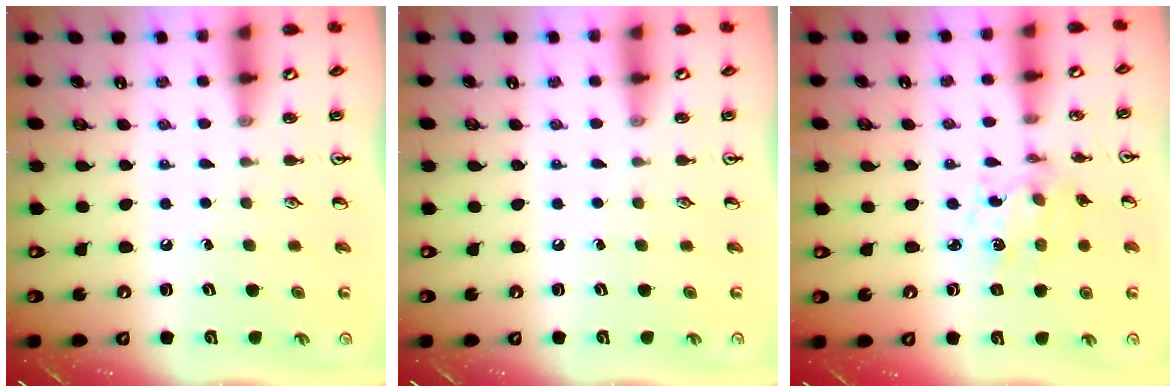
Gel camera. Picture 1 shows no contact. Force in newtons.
{"total": 0.0}
{"total": 5.2, "press": 5.0, "slide": 1.5}